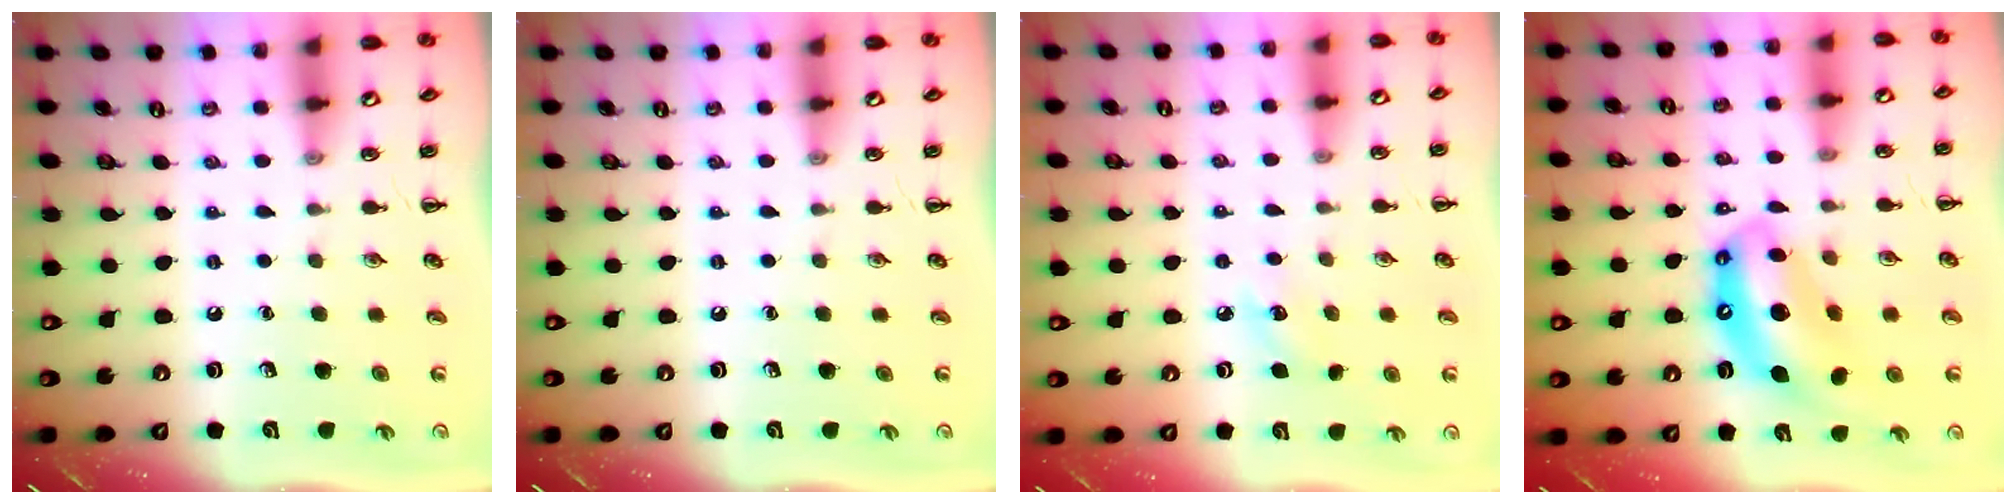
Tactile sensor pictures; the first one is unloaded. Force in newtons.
{"total": 0.0}
{"total": 6.7, "press": 6.5, "slide": 1.7}
{"total": 12.8, "press": 12.4, "slide": 3.2}